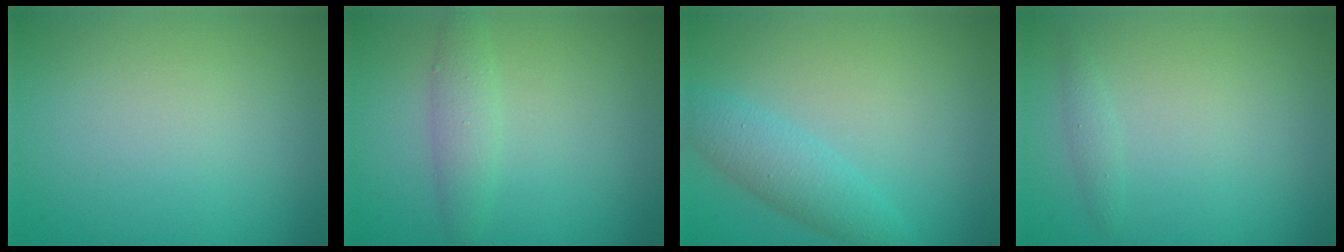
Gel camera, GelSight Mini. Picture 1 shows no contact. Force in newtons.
{"total": 1.9, "press": 1.9, "slide": 0.1}
{"total": 3.1, "press": 3.1, "slide": 0.2}
{"total": 0.8, "press": 0.8, "slide": 0.1}